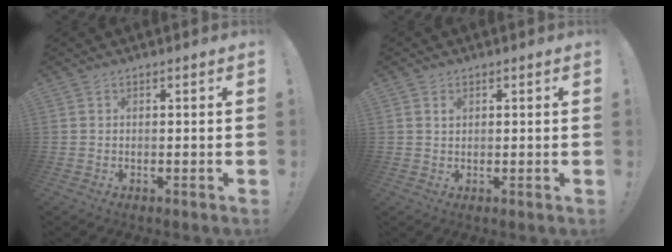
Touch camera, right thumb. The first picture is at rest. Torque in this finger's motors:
{"motor_torque": [-0.22, 0.03, -0.09, 0.20, -0.08]}